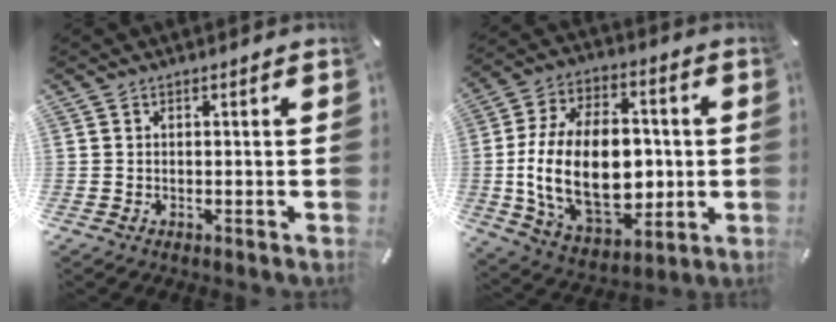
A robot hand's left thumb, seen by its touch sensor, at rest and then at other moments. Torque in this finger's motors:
{"motor_torque": [0.16, 2.64, 1.77, -1.00, 0.88]}